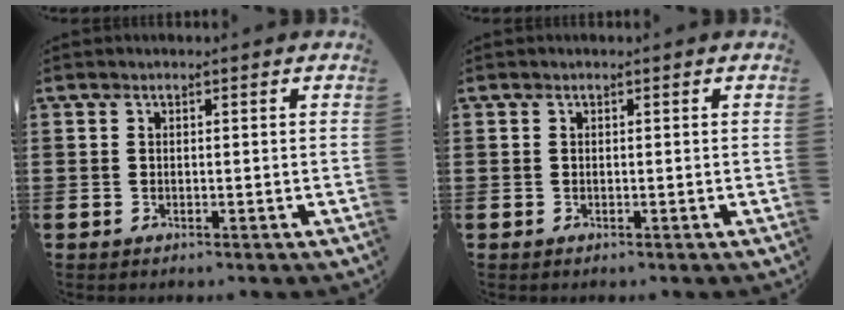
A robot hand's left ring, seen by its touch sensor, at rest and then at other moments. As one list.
[{"total": 0.0}]